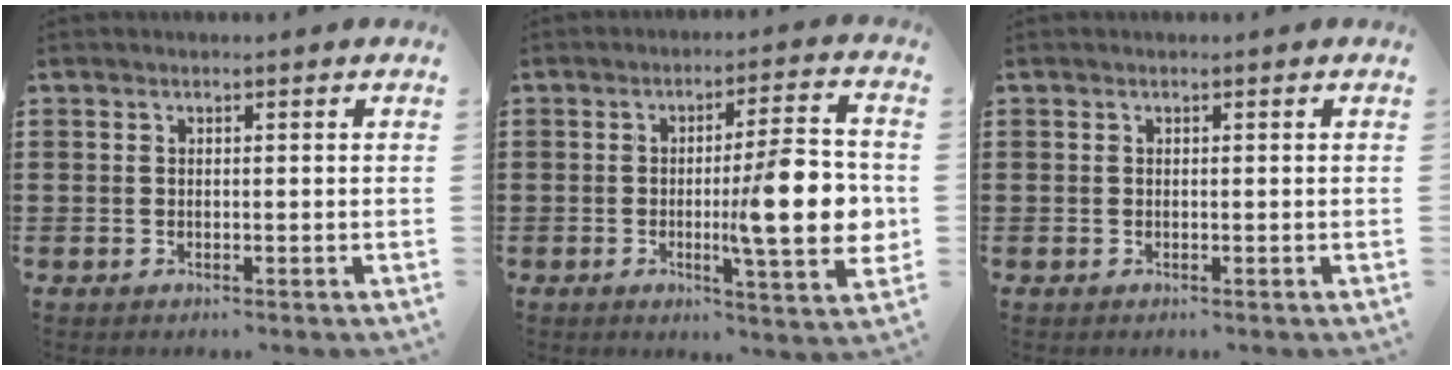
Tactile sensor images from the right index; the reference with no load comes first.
{"total": 12.9, "force": [-1.1, 2.6, 12.6], "torque": [-0.170, -0.009, -0.023]}
{"total": 0.0}